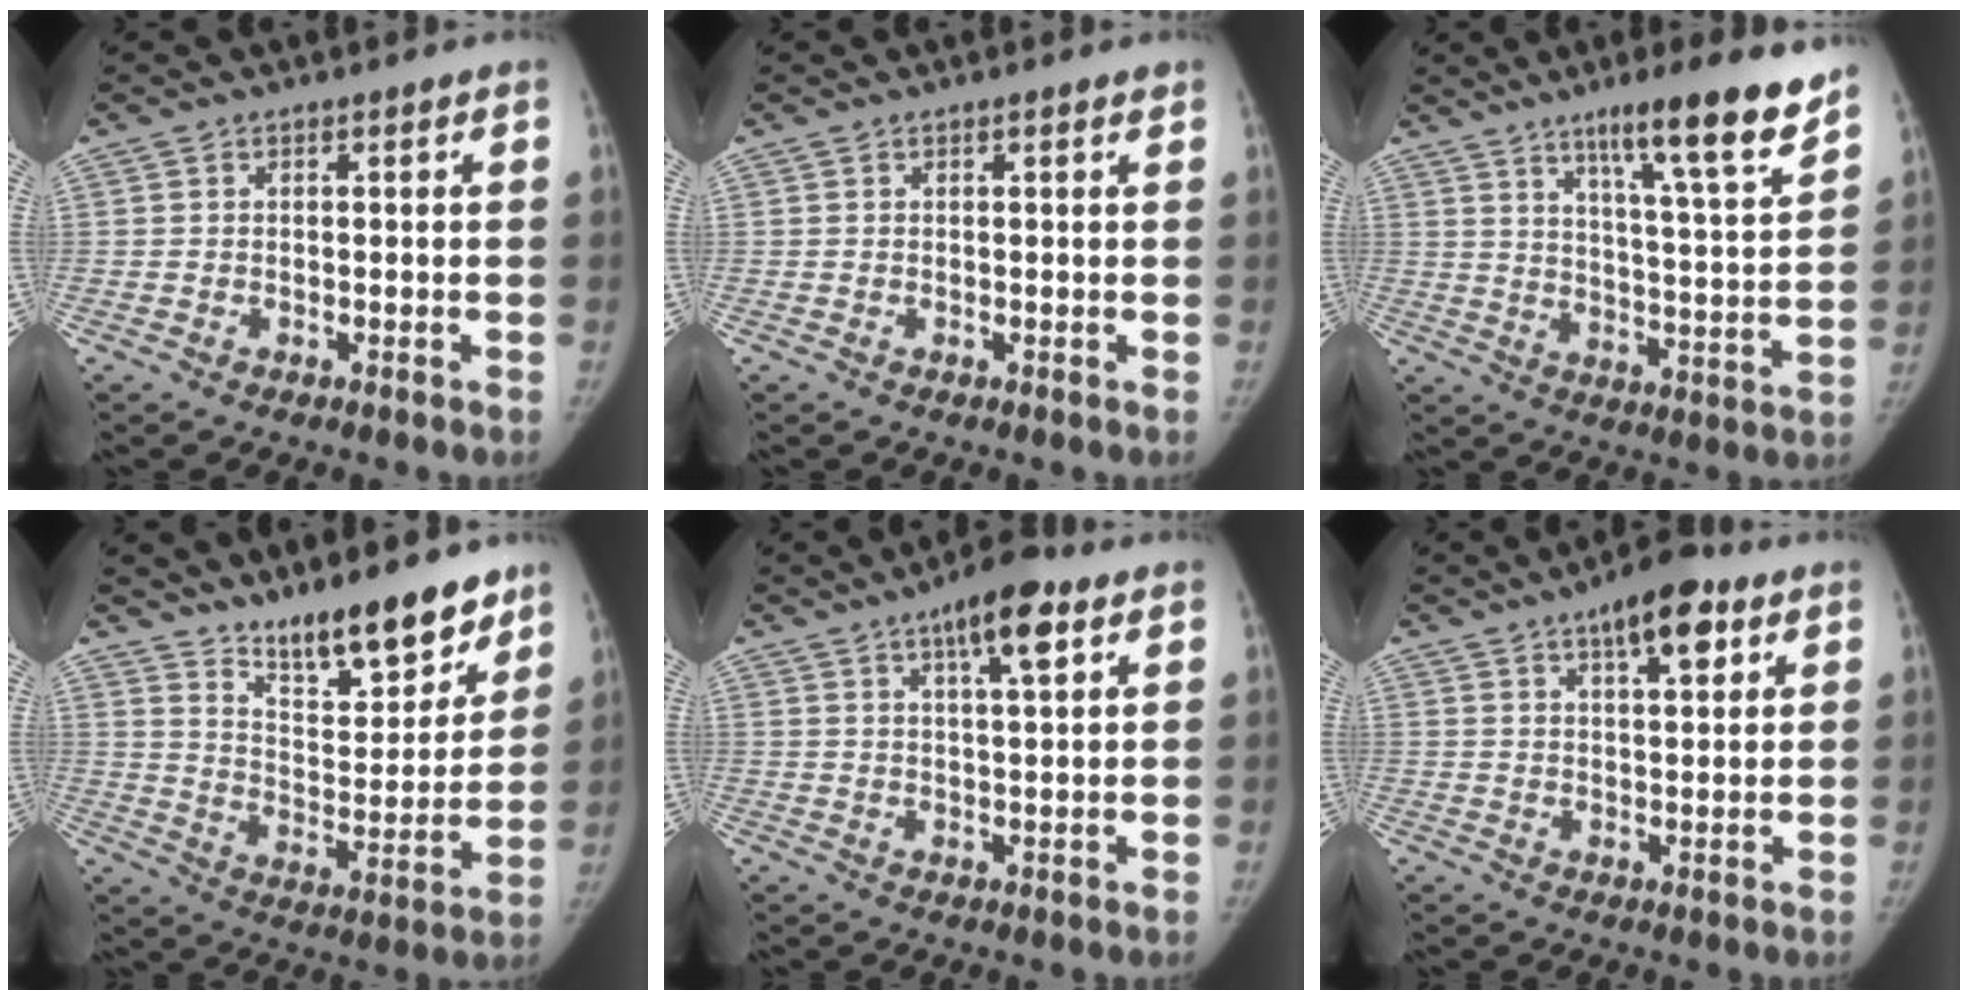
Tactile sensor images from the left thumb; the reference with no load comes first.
{"total": 0.7, "force": [0.5, 0.2, 0.4], "torque": [-0.003, 0.000, 0.006]}
{"total": 15.7, "force": [10.9, 1.5, 11.3], "torque": [-0.150, -0.064, 0.167]}
{"total": 16.0, "force": [12.4, 5.2, 8.6], "torque": [-0.079, -0.093, 0.205]}
{"total": 9.0, "force": [4.8, 2.7, 7.1], "torque": [-0.098, -0.014, 0.071]}
{"total": 9.6, "force": [5.2, 3.7, 7.2], "torque": [-0.087, -0.016, 0.073]}